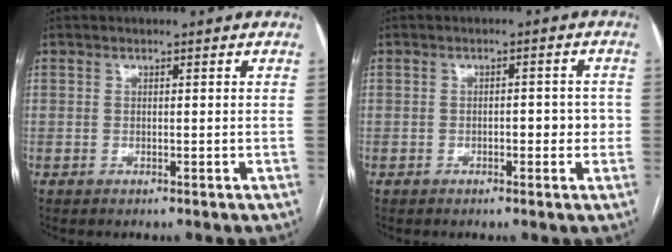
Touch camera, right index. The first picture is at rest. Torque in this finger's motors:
{"motor_torque": [0.10, 0.12, 0.00, 0.00]}